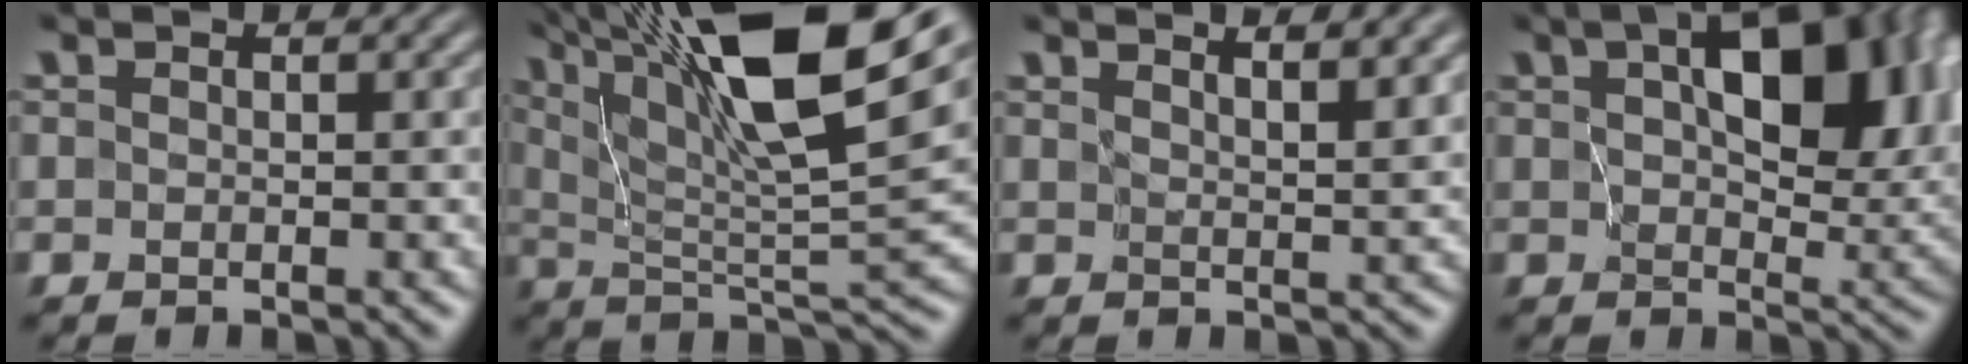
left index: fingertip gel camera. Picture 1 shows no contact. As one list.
[{"total": 15.5, "force": [8.6, 3.6, 12.3], "torque": [-0.211, 0.010, 0.147]}, {"total": 4.0, "force": [3.1, 0.8, 2.3], "torque": [-0.010, 0.015, 0.030]}, {"total": 12.8, "force": [3.6, 7.3, 9.9], "torque": [-0.134, 0.008, 0.064]}]